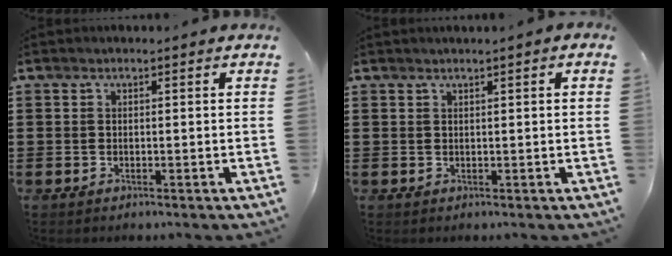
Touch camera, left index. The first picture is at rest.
{"total": 0.7, "force": [0.5, -0.1, 0.6], "torque": [-0.010, -0.002, 0.009]}